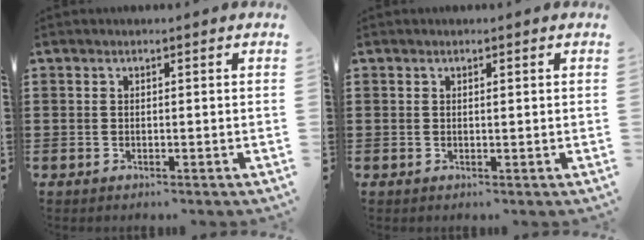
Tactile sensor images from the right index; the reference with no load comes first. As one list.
[{"total": 0.5, "force": [0.2, 0.1, 0.4], "torque": [-0.010, 0.000, 0.004]}]